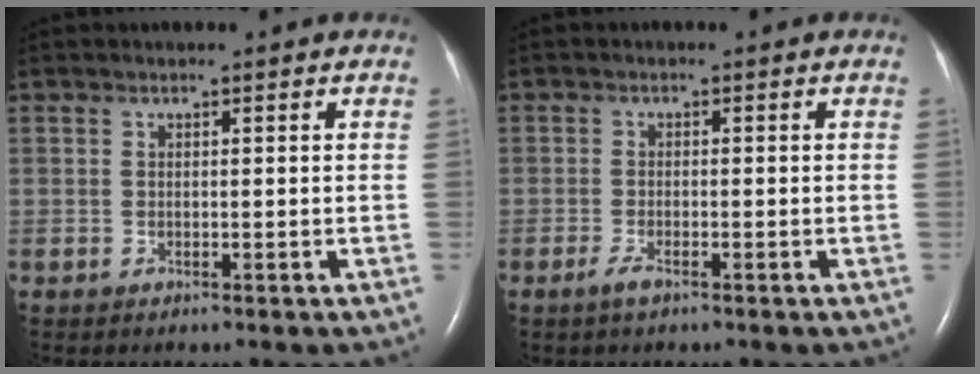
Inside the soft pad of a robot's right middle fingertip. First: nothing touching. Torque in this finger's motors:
{"motor_torque": [0.26, -0.22, 0.00, 0.00]}